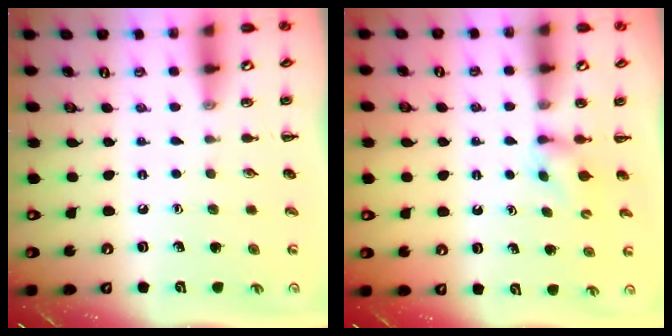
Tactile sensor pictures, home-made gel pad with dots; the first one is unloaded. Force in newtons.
{"total": 2.8, "press": 2.5, "slide": 1.3}